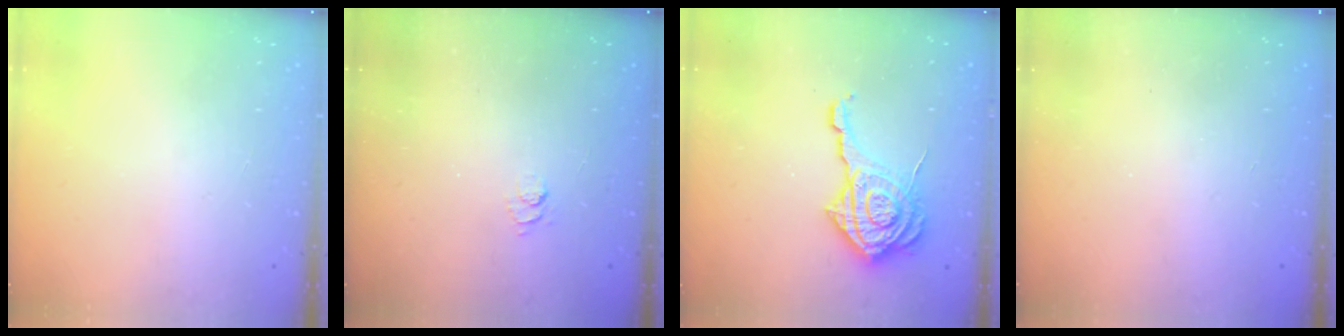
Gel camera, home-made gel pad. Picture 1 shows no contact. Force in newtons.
{"total": 2.5, "press": 2.0, "slide": 1.4}
{"total": 13.9, "press": 13.8, "slide": 1.7}
{"total": 2.4, "press": 2.3, "slide": 0.8}